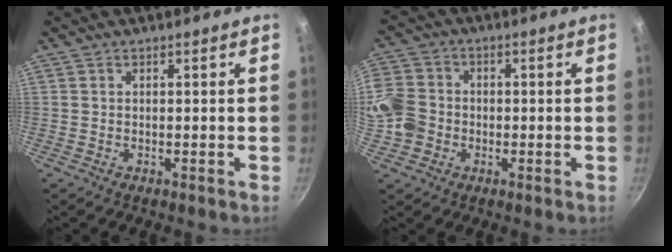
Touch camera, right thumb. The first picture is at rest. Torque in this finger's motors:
{"motor_torque": [0.09, 0.09, 0.56, 0.11, 0.12]}